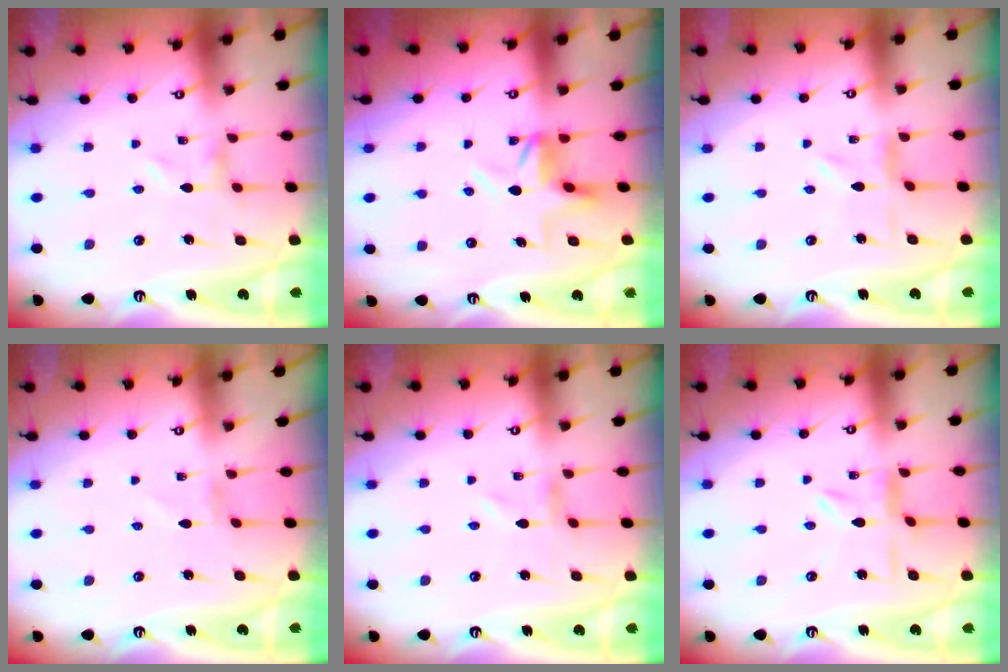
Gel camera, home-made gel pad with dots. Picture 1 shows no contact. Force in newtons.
{"total": 4.4, "press": 4.4, "slide": 0.5}
{"total": 1.1, "press": 1.1, "slide": 0.2}
{"total": 0.0}
{"total": 0.0}
{"total": 1.3, "press": 1.2, "slide": 0.2}